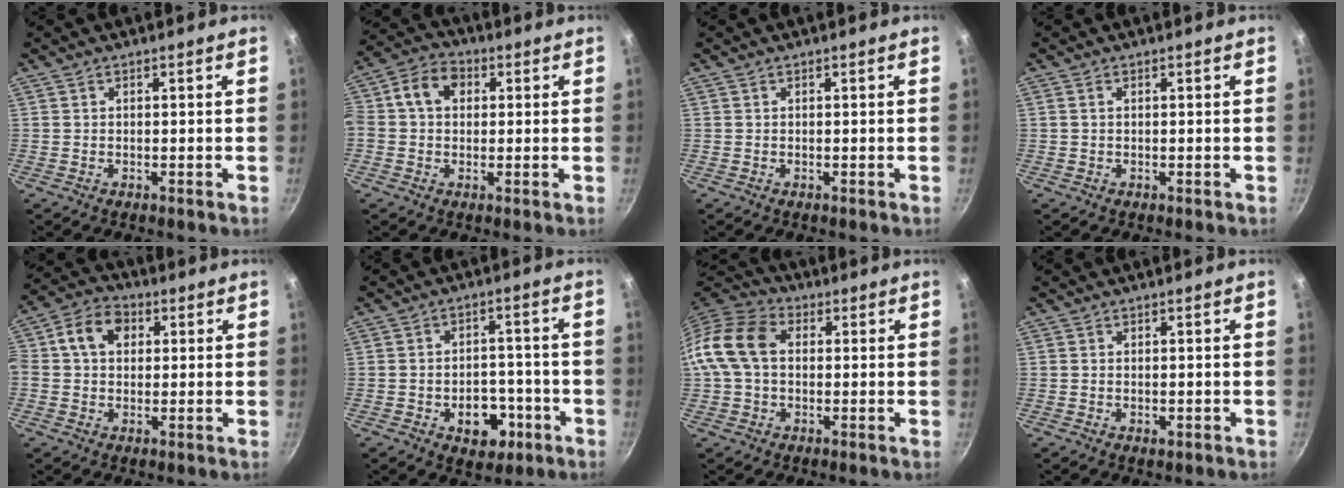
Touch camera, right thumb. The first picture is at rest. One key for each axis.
{"total": 8.4, "fx": 1.4, "fy": 6.4, "fz": 5.2, "tx": -0.080, "ty": 0.020, "tz": 0.002}
{"total": 0.0}
{"total": 0.6, "fx": 0.1, "fy": 0.3, "fz": 0.5, "tx": -0.011, "ty": 0.003, "tz": 0.002}
{"total": 9.0, "fx": 1.8, "fy": 6.9, "fz": 5.5, "tx": -0.081, "ty": 0.017, "tz": 0.009}
{"total": 8.9, "fx": -3.6, "fy": 6.0, "fz": 5.5, "tx": -0.043, "ty": 0.024, "tz": -0.045}
{"total": 12.1, "fx": 1.1, "fy": 8.5, "fz": 8.5, "tx": -0.148, "ty": 0.027, "tz": 0.001}
{"total": 1.2, "fx": -0.4, "fy": 0.6, "fz": 1.0, "tx": -0.015, "ty": 0.000, "tz": -0.005}